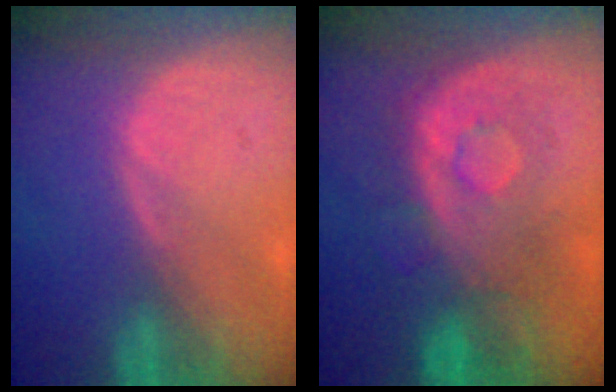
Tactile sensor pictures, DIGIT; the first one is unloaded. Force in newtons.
{"total": 8.6, "press": 8.4, "slide": 1.4}